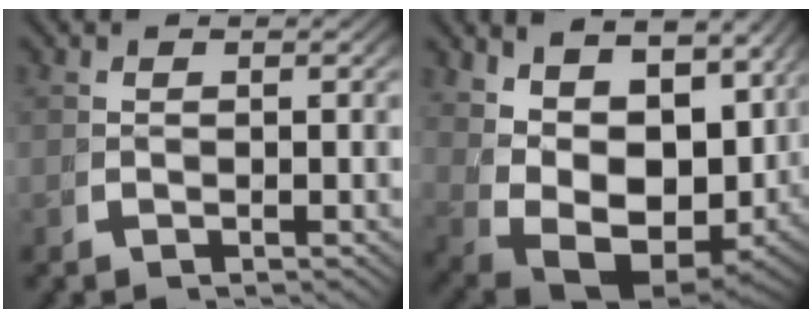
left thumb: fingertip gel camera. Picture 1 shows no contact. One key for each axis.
{"total": 14.7, "fx": -0.1, "fy": 10.6, "fz": 10.3, "tx": -0.196, "ty": -0.056, "tz": 0.019}